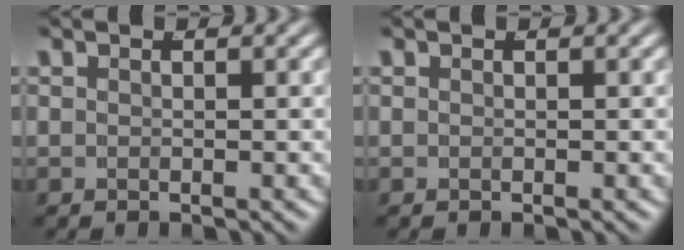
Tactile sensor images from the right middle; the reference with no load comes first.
{"total": 0.0}